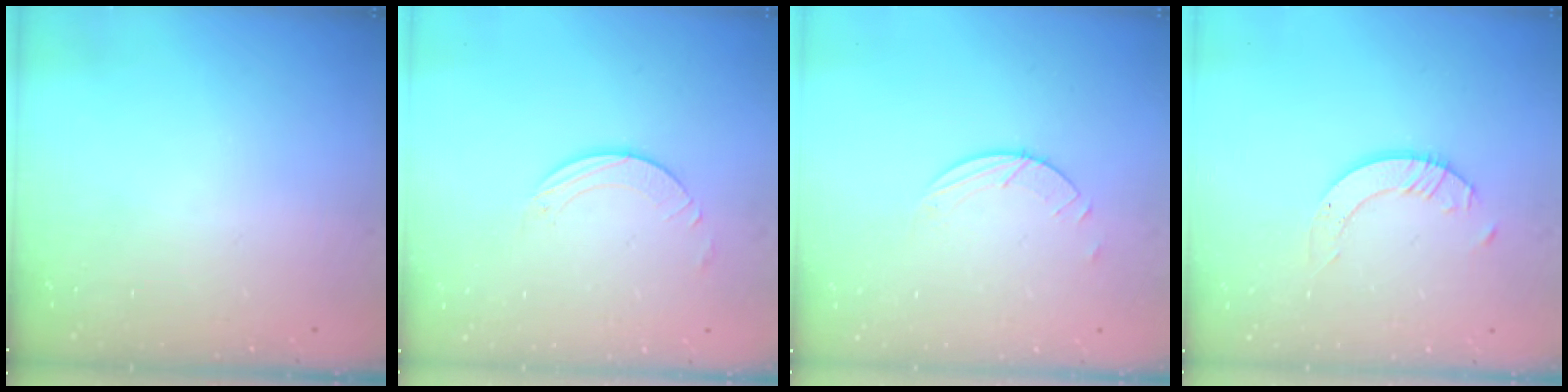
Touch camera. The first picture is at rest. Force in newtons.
{"total": 1.9, "press": 1.9, "slide": 0.1}
{"total": 1.7, "press": 1.7, "slide": 0.2}
{"total": 3.3, "press": 3.3, "slide": 0.2}